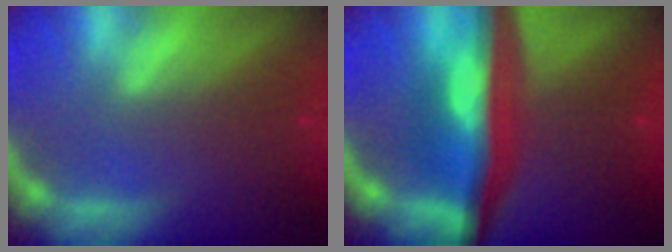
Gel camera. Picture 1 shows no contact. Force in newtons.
{"total": 10.1}